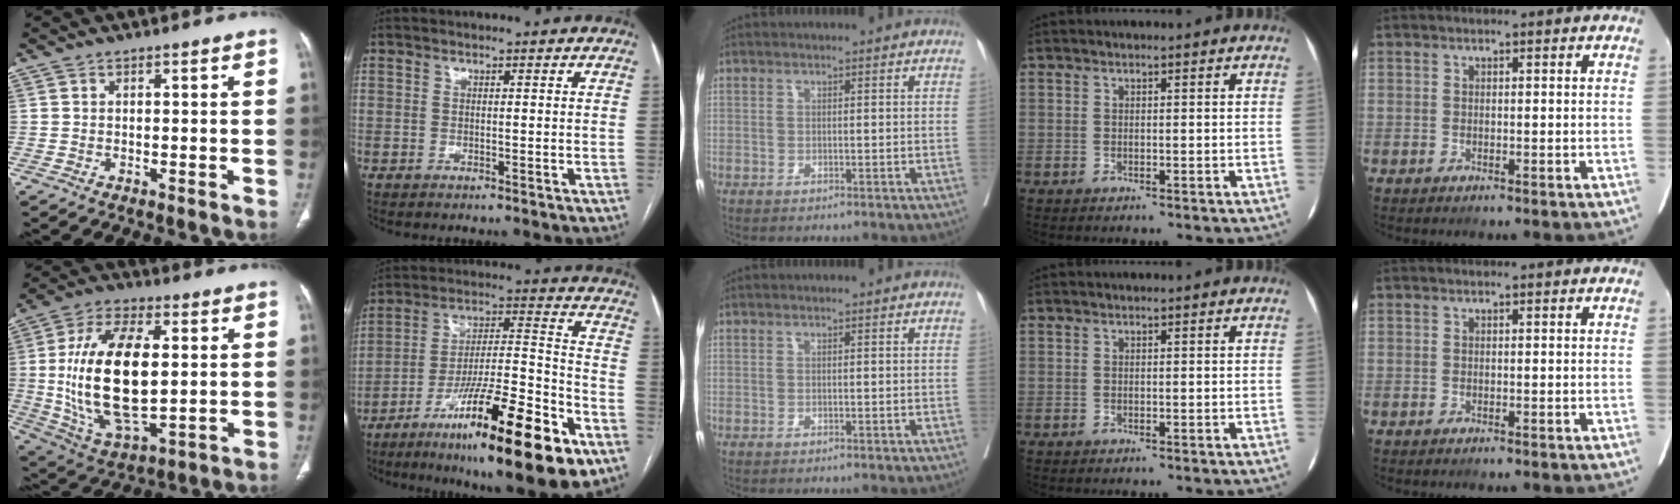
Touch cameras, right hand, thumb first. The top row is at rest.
{"thumb": {"total": 22.0, "force": [1.3, 10.6, 19.2], "torque": [-0.365, -0.009, 0.032]}, "index": {"total": 27.9, "force": [-15.1, 3.3, 23.2], "torque": [-0.327, -0.023, -0.244]}}